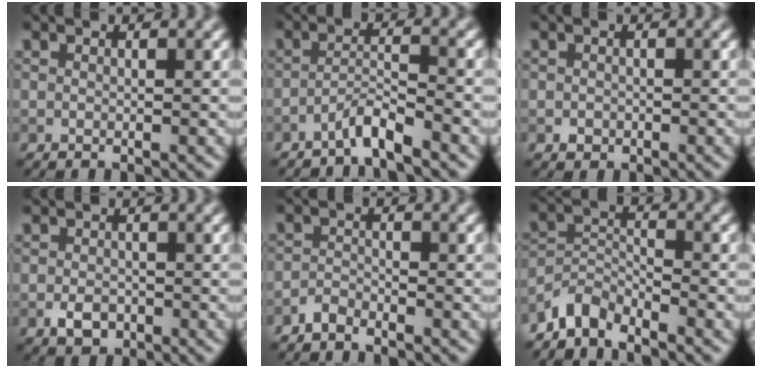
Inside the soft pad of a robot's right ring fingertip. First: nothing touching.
{"total": 2.6, "force": [-2.3, 0.1, 1.3], "torque": [-0.018, 0.010, -0.050]}
{"total": 0.9, "force": [-0.4, 0.7, 0.2], "torque": [0.002, -0.004, -0.008]}
{"total": 2.2, "force": [-1.0, 1.5, 1.3], "torque": [-0.020, -0.002, -0.020]}
{"total": 1.4, "force": [-1.3, 0.3, 0.3], "torque": [-0.005, 0.005, -0.031]}
{"total": 3.5, "force": [-3.3, 1.1, 0.7], "torque": [-0.012, 0.003, -0.078]}